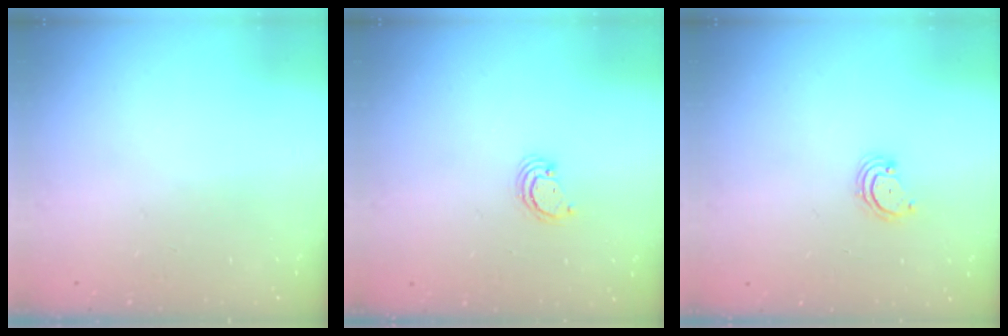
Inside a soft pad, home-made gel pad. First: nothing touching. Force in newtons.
{"total": 3.1, "press": 3.1, "slide": 0.2}
{"total": 3.1, "press": 3.0, "slide": 0.4}